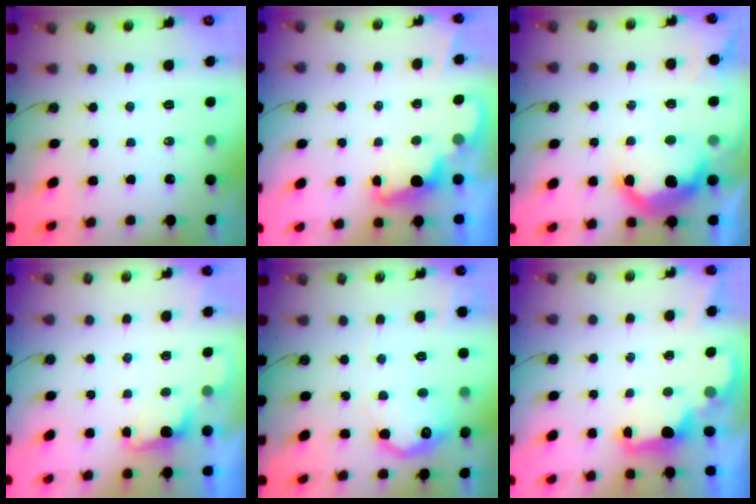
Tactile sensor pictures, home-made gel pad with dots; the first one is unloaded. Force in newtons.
{"total": 2.4, "press": 2.3, "slide": 0.5}
{"total": 19.2, "press": 19.1, "slide": 1.4}
{"total": 1.3, "press": 1.0, "slide": 0.8}
{"total": 13.6, "press": 13.6, "slide": 0.4}
{"total": 2.2, "press": 2.1, "slide": 0.7}